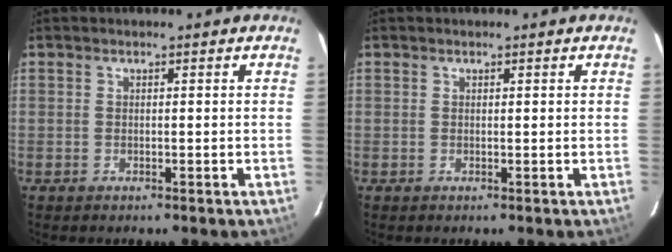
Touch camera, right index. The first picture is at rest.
{"total": 0.0}